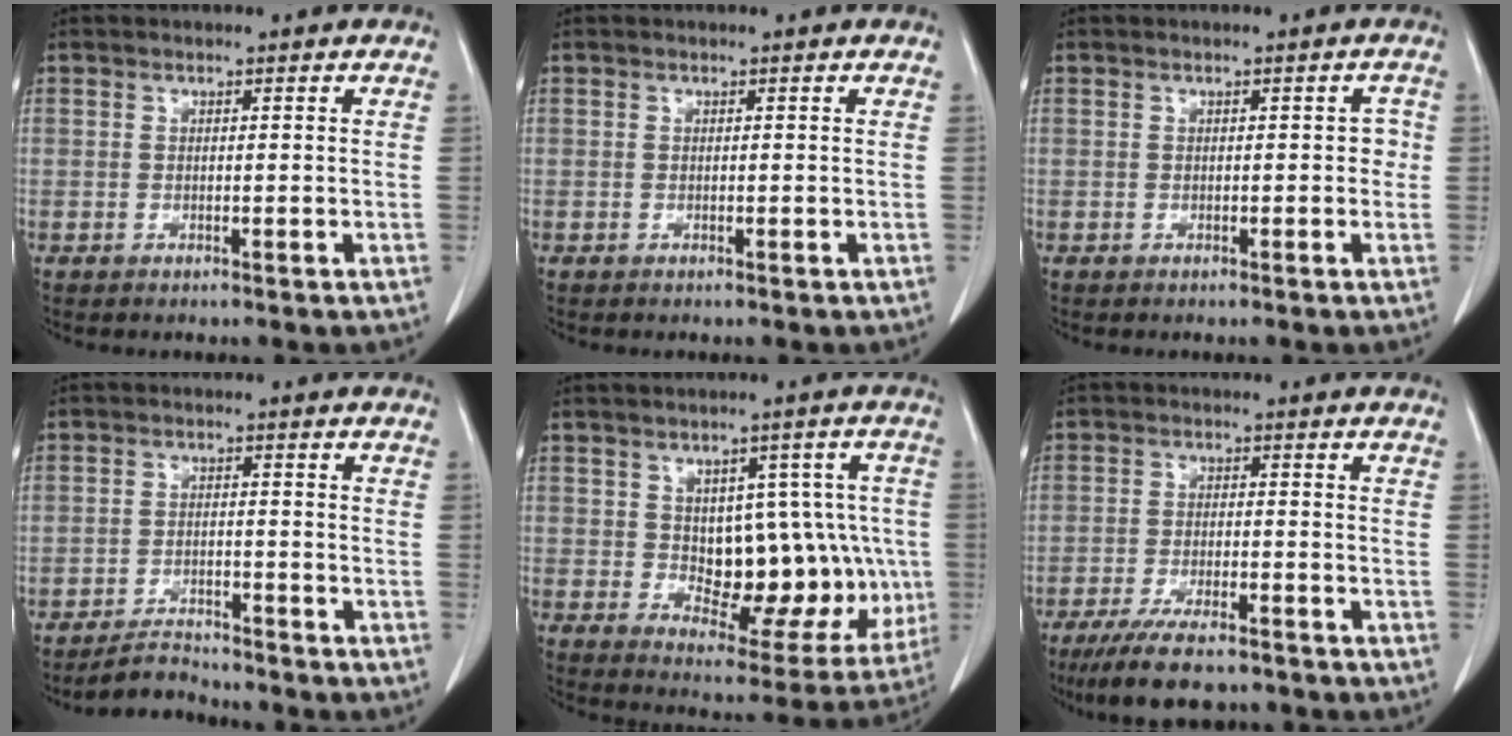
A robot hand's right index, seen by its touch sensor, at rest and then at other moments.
{"total": 0.0}
{"total": 1.7, "force": [-0.1, 1.1, 1.3], "torque": [-0.005, 0.010, -0.002]}
{"total": 3.9, "force": [-3.8, 0.6, 0.1], "torque": [-0.007, -0.011, -0.066]}
{"total": 15.5, "force": [0.1, 8.5, 13.0], "torque": [-0.167, 0.019, 0.028]}
{"total": 10.4, "force": [-8.3, 2.1, 5.8], "torque": [-0.097, -0.021, -0.133]}